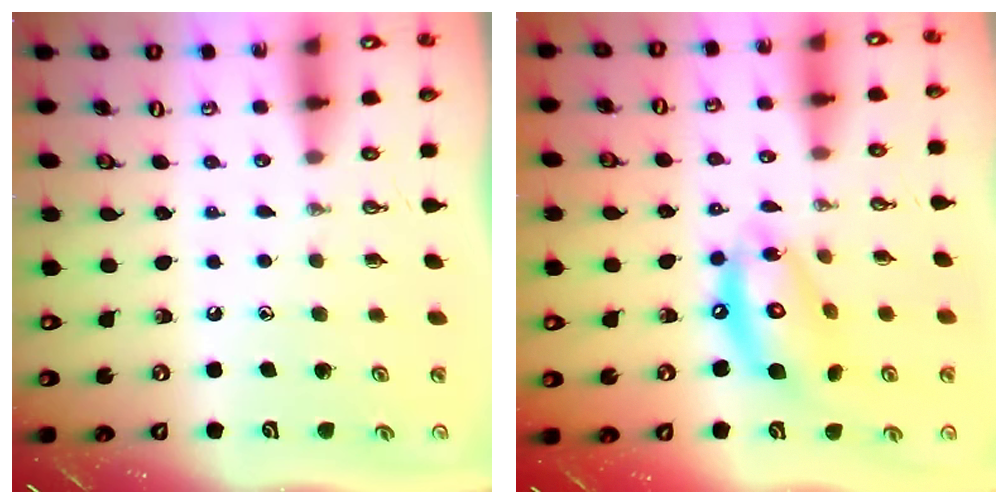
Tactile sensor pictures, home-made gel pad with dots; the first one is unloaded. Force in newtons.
{"total": 14.3, "press": 14.2, "slide": 1.2}